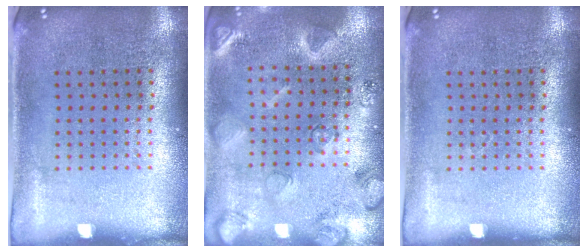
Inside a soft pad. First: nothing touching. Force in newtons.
{"total": 2.3, "press": 2.3, "slide": 0.1}
{"total": 0.0}